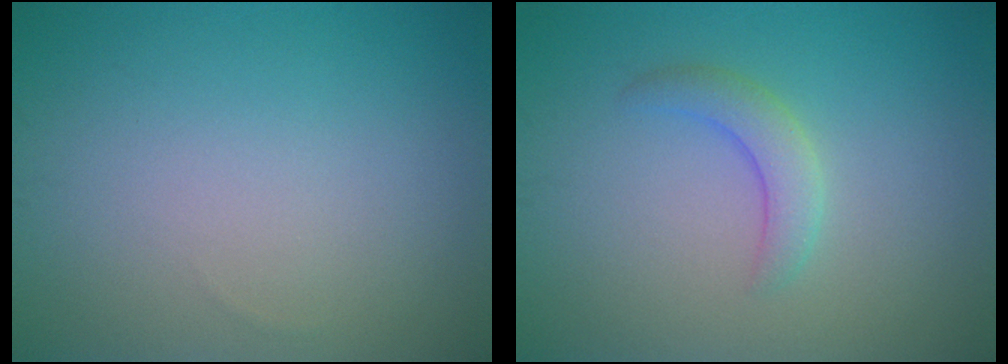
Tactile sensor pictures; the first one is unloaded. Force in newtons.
{"total": 2.3, "press": 2.2, "slide": 0.2}